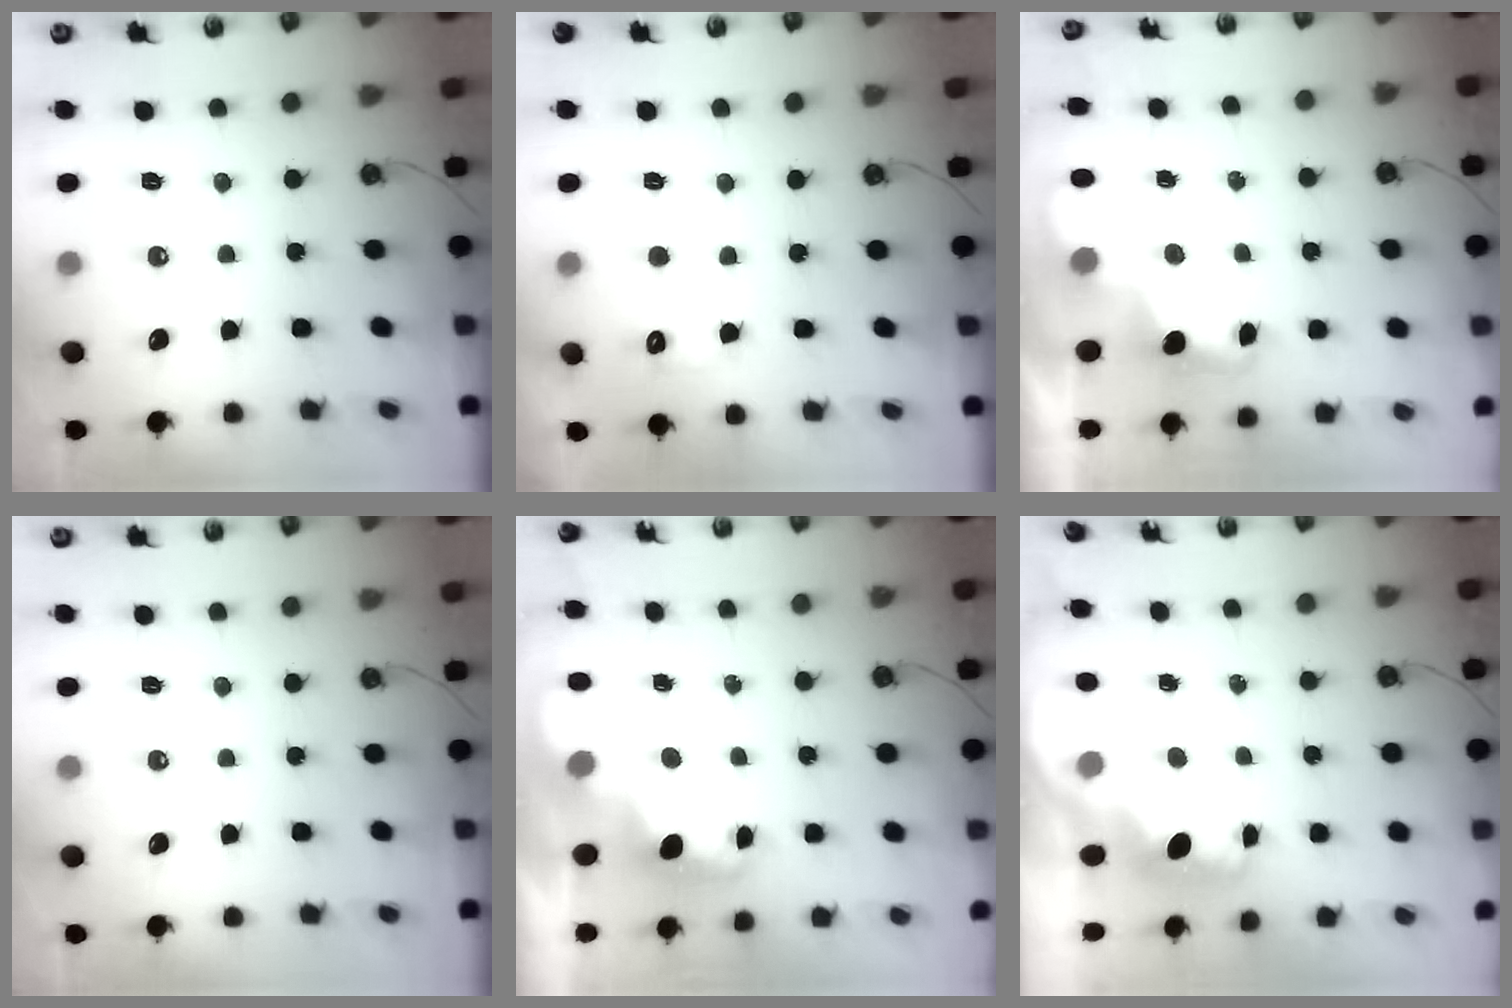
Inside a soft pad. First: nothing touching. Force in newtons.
{"total": 7.2, "press": 7.2, "slide": 0.2}
{"total": 3.2, "press": 3.1, "slide": 0.7}
{"total": 0.0}
{"total": 2.4, "press": 2.4, "slide": 0.5}
{"total": 1.9, "press": 1.8, "slide": 0.5}